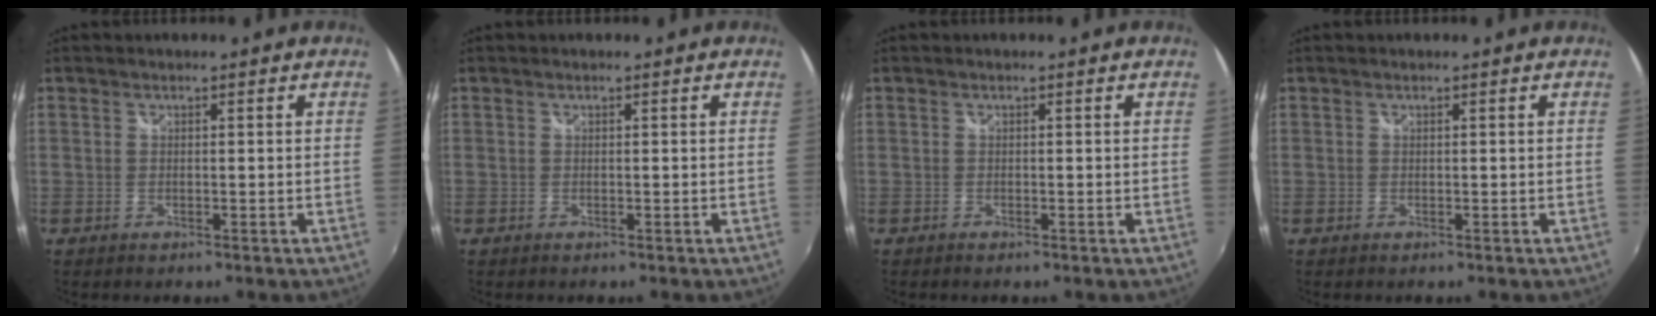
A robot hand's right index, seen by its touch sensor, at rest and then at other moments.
{"total": 0.0}
{"total": 0.0}
{"total": 0.0}